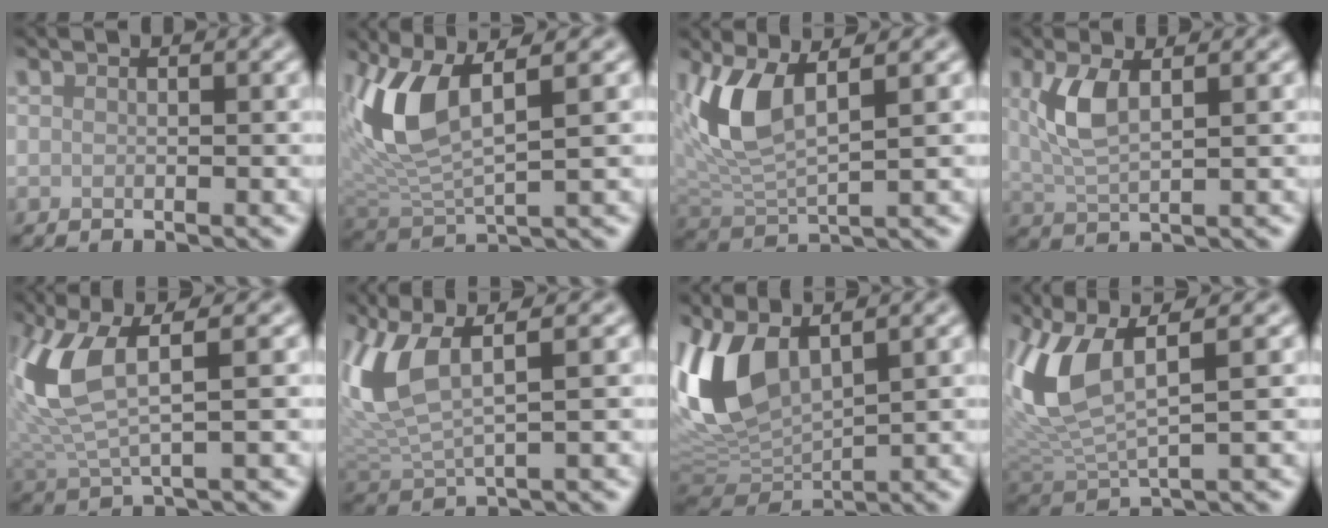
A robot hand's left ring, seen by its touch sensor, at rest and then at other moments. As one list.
[{"total": 6.8, "force": [2.4, 2.5, 5.8], "torque": [-0.133, -0.003, 0.048]}, {"total": 5.4, "force": [2.0, 2.1, 4.5], "torque": [-0.107, -0.005, 0.044]}, {"total": 3.7, "force": [1.2, 1.3, 3.3], "torque": [-0.075, 0.001, 0.026]}, {"total": 6.4, "force": [1.9, 1.9, 5.8], "torque": [-0.144, 0.001, 0.040]}, {"total": 6.2, "force": [2.8, 2.1, 5.1], "torque": [-0.129, 0.004, 0.058]}, {"total": 7.9, "force": [3.0, 3.7, 6.3], "torque": [-0.150, 0.000, 0.058]}, {"total": 6.6, "force": [2.5, 2.4, 5.6], "torque": [-0.134, -0.001, 0.052]}]